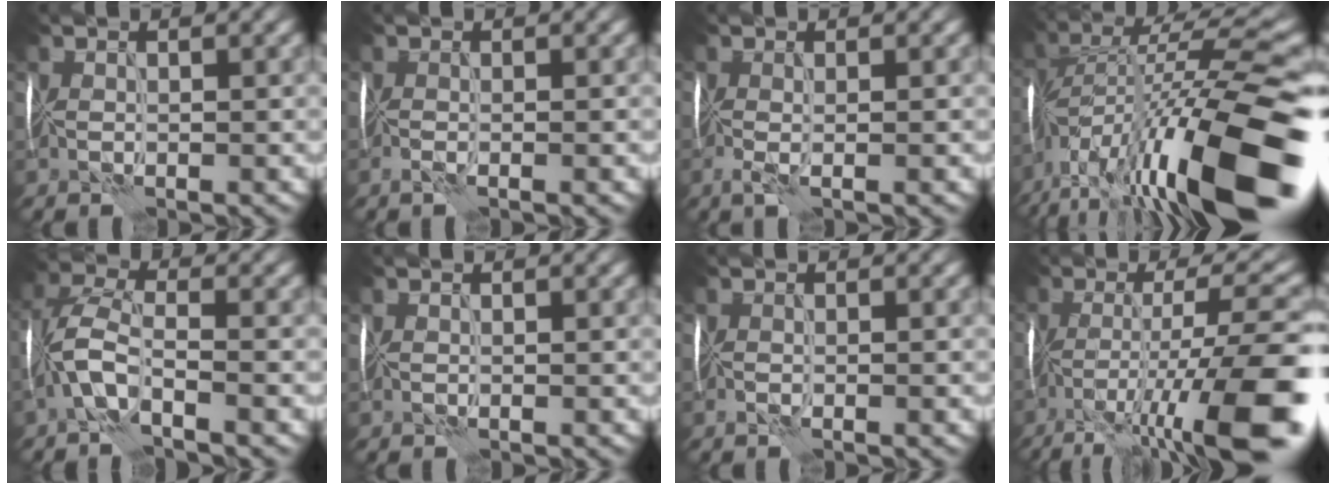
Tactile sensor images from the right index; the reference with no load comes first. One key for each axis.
{"total": 1.2, "fx": -0.4, "fy": 0.1, "fz": 1.1, "tx": -0.020, "ty": -0.002, "tz": -0.010}
{"total": 2.0, "fx": -0.4, "fy": 0.3, "fz": 1.9, "tx": -0.037, "ty": -0.003, "tz": -0.009}
{"total": 17.2, "fx": -6.9, "fy": 4.8, "fz": 15.1, "tx": -0.256, "ty": 0.032, "tz": -0.131}
{"total": 4.9, "fx": -2.3, "fy": 1.6, "fz": 4.0, "tx": -0.093, "ty": 0.007, "tz": -0.061}
{"total": 0.0}
{"total": 0.9, "fx": -0.4, "fy": 0.0, "fz": 0.8, "tx": -0.015, "ty": 0.000, "tz": -0.009}
{"total": 15.0, "fx": -7.1, "fy": 3.5, "fz": 12.8, "tx": -0.213, "ty": 0.007, "tz": -0.113}